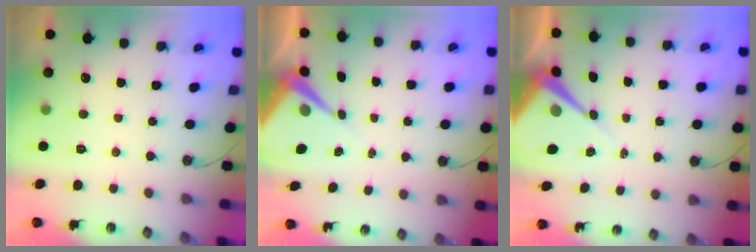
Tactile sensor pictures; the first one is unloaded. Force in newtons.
{"total": 6.3, "press": 6.3, "slide": 0.4}
{"total": 8.3, "press": 8.2, "slide": 0.6}